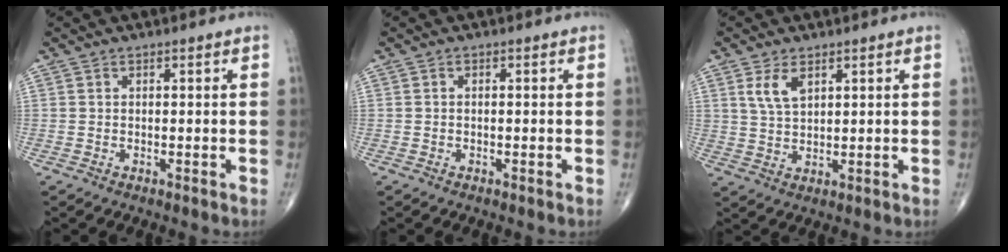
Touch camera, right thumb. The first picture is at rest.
{"total": 0.0}
{"total": 4.7, "force": [2.3, 2.4, 3.3], "torque": [-0.060, -0.010, 0.050]}